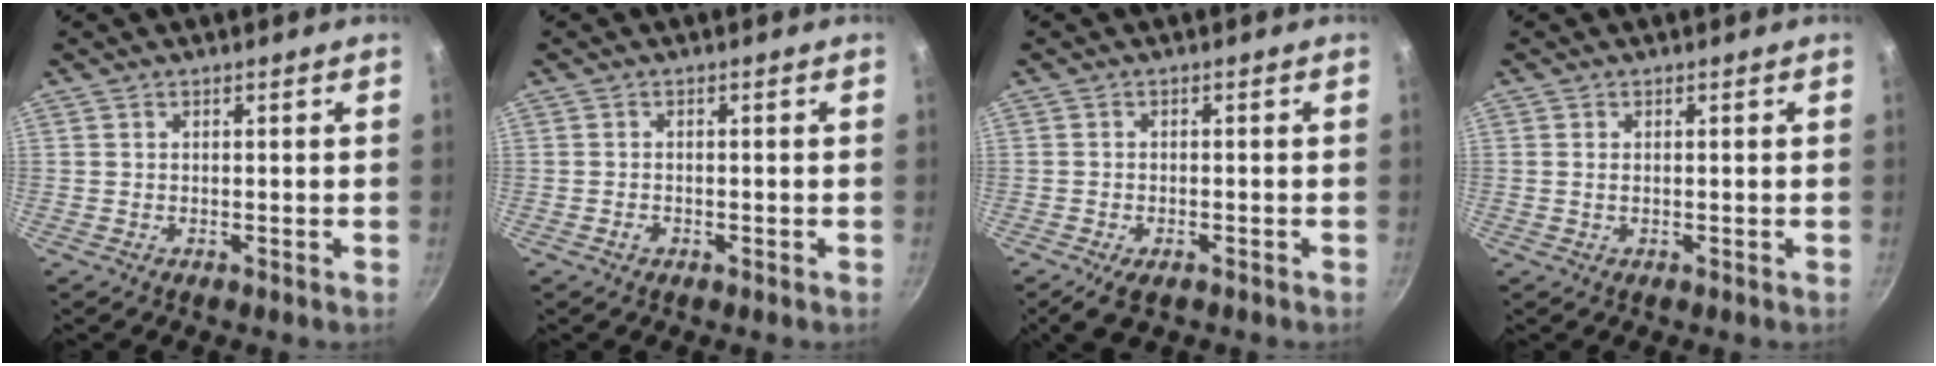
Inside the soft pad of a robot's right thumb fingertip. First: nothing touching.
{"total": 1.1, "force": [-0.7, 0.7, 0.5], "torque": [-0.014, 0.006, -0.012]}
{"total": 4.4, "force": [-2.5, 2.1, 2.9], "torque": [-0.055, 0.006, -0.040]}
{"total": 0.7, "force": [0.1, 0.4, 0.6], "torque": [-0.012, 0.001, 0.001]}